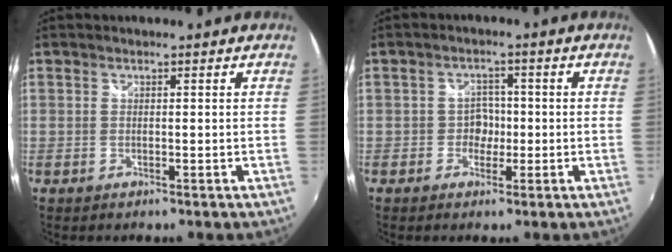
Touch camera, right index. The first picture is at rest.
{"total": 2.5, "force": [-0.5, 2.4, 0.7], "torque": [-0.009, 0.009, -0.010]}